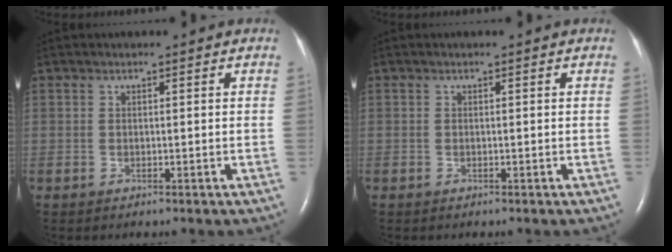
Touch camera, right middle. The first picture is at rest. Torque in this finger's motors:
{"motor_torque": [-0.36, -0.05, -0.53, -0.21]}